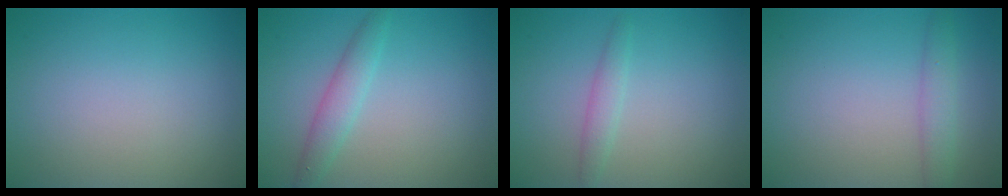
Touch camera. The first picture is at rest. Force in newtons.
{"total": 2.3, "press": 2.3, "slide": 0.0}
{"total": 1.5, "press": 1.5, "slide": 0.0}
{"total": 2.0, "press": 2.0, "slide": 0.0}